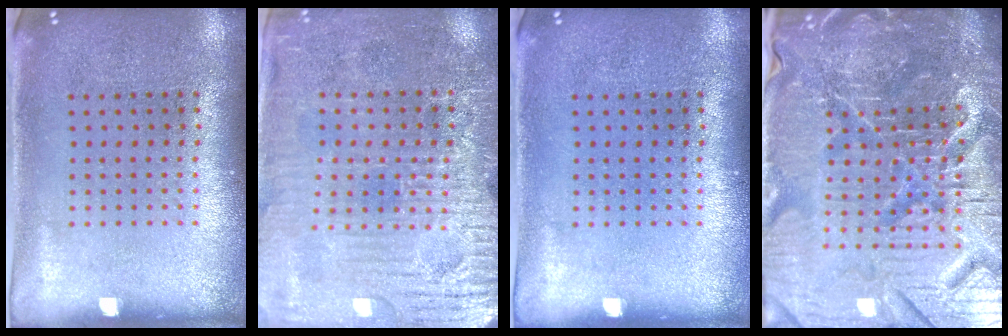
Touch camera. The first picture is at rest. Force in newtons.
{"total": 3.5, "press": 3.4, "slide": 0.8}
{"total": 0.0}
{"total": 7.2, "press": 6.4, "slide": 3.2}